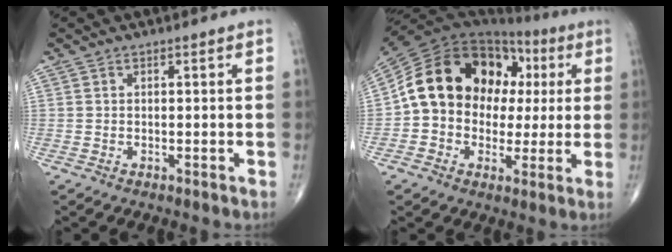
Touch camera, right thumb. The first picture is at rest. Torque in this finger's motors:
{"motor_torque": [2.31, 2.69, 1.34, -0.31, 0.53]}